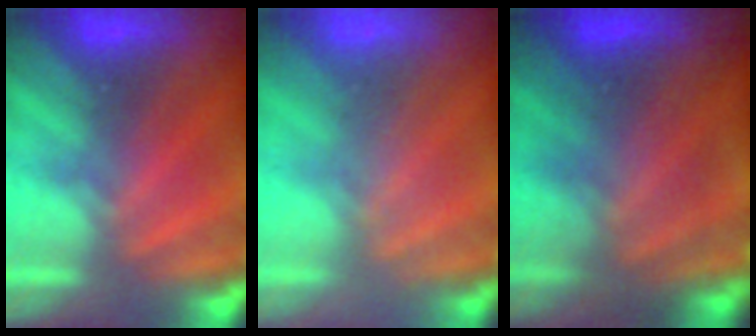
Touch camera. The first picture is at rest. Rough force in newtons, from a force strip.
{"total": 1.9}
{"total": 4.2}